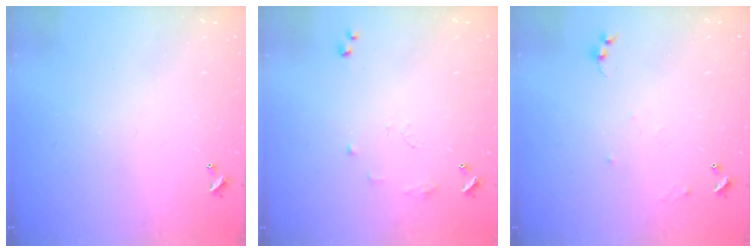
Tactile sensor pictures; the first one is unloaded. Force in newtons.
{"total": 8.3, "press": 8.3, "slide": 0.8}
{"total": 6.6, "press": 6.6, "slide": 0.6}